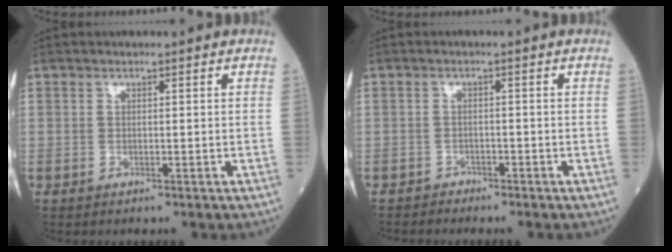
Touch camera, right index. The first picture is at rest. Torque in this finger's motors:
{"motor_torque": [-0.18, -0.17, -0.03, -0.01]}